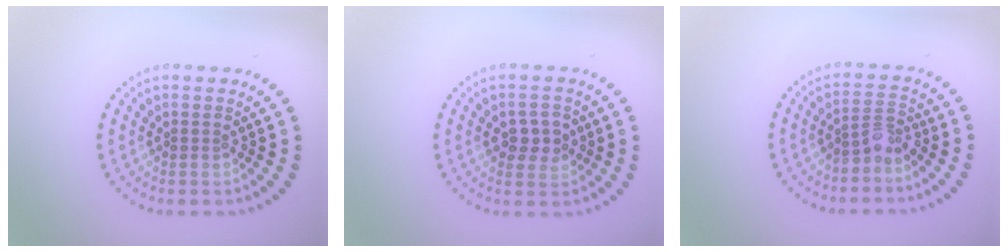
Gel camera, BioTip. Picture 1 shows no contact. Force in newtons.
{"total": 2.6, "press": 2.6, "slide": 0.2}
{"total": 2.1, "press": 1.6, "slide": 1.3}